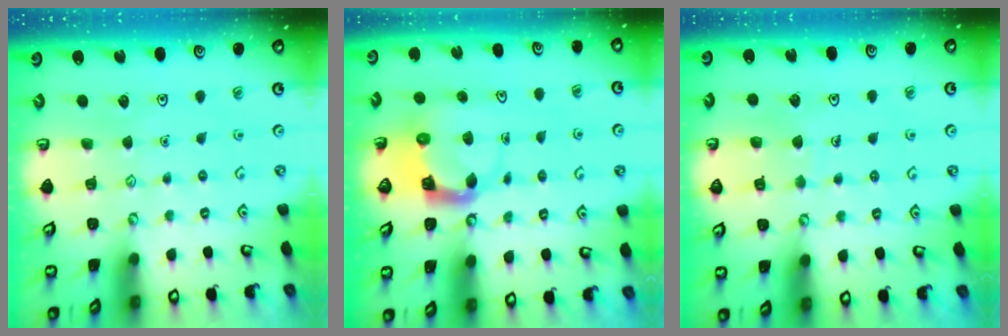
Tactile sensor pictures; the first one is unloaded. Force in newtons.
{"total": 3.7, "press": 3.6, "slide": 0.7}
{"total": 4.9, "press": 4.8, "slide": 0.4}